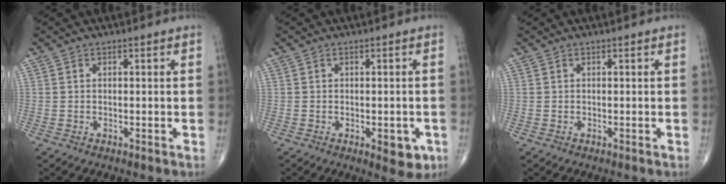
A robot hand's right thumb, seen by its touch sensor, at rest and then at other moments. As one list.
[{"total": 4.7, "force": [-1.6, 2.3, 3.7], "torque": [-0.027, -0.003, -0.016]}, {"total": 0.0}]